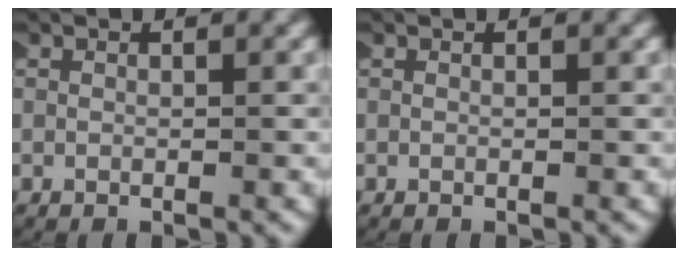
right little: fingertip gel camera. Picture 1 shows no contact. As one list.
[{"total": 0.0}]